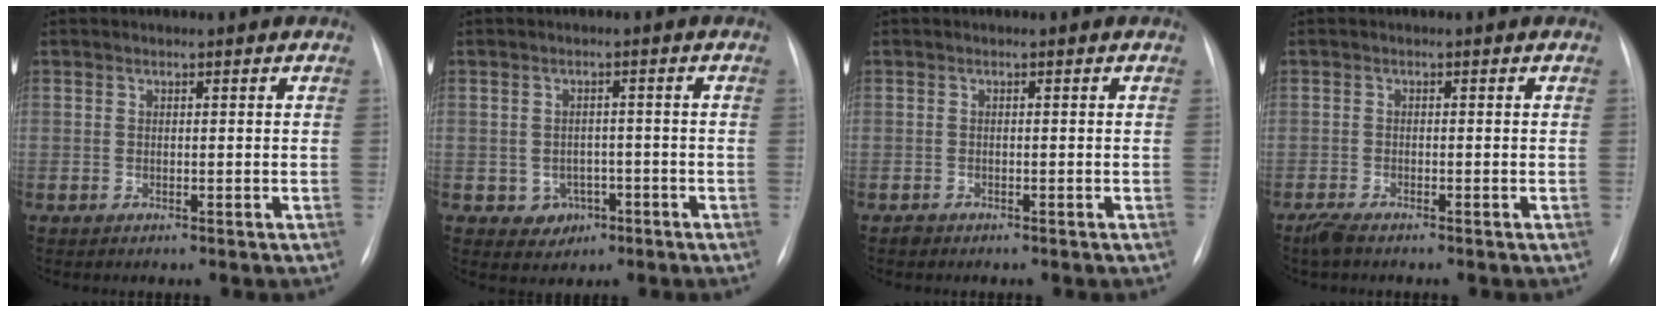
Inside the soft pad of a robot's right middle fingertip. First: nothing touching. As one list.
[{"total": 3.4, "force": [-1.2, 3.0, 1.0], "torque": [-0.005, 0.011, -0.007]}, {"total": 0.7, "force": [-0.6, 0.4, 0.0], "torque": [-0.003, 0.000, -0.011]}, {"total": 2.2, "force": [-1.8, 0.5, 1.3], "torque": [-0.036, -0.007, -0.034]}]